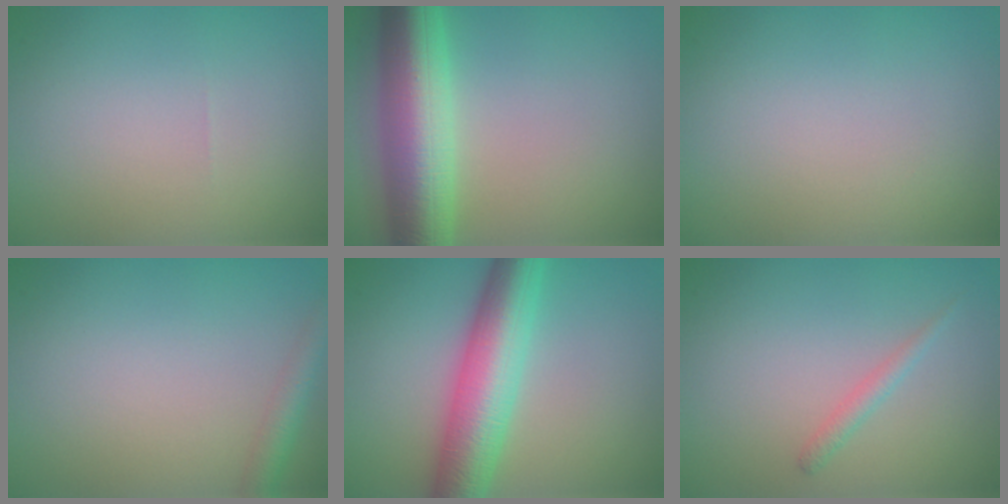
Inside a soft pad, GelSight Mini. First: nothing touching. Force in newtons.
{"total": 9.8, "press": 9.8, "slide": 0.1}
{"total": 0.0}
{"total": 2.3, "press": 2.3, "slide": 0.1}
{"total": 8.1, "press": 8.1, "slide": 0.1}
{"total": 1.2, "press": 1.2, "slide": 0.1}